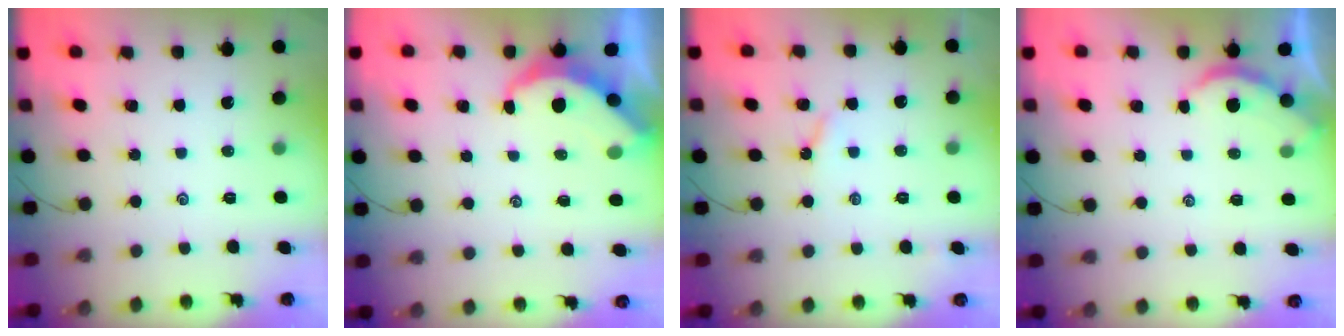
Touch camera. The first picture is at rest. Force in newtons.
{"total": 5.0, "press": 4.9, "slide": 0.5}
{"total": 2.5, "press": 2.4, "slide": 0.4}
{"total": 2.0, "press": 2.0, "slide": 0.2}